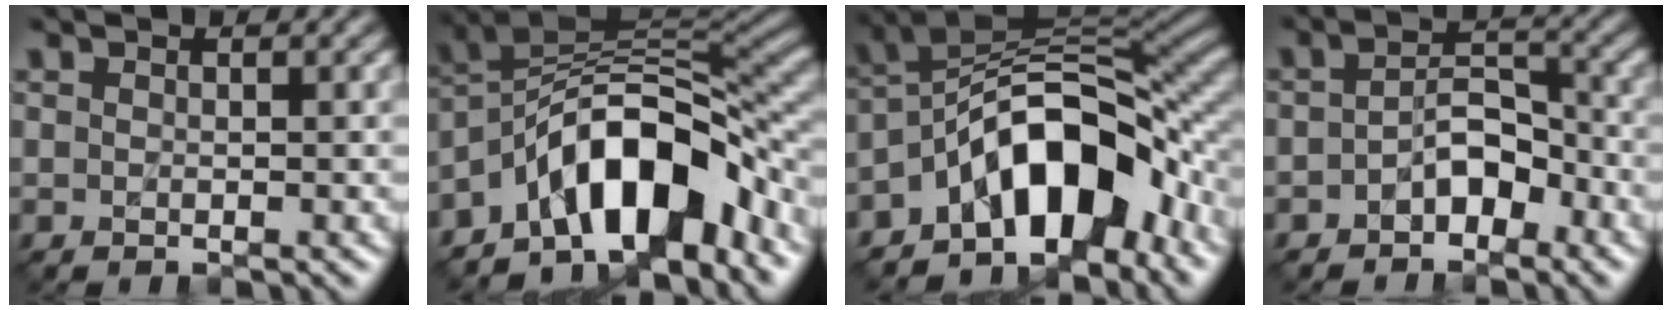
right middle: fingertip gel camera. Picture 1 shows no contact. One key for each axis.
{"total": 10.5, "fx": -5.7, "fy": 4.5, "fz": 7.6, "tx": -0.101, "ty": 0.019, "tz": -0.109}
{"total": 10.9, "fx": -5.3, "fy": 5.2, "fz": 7.9, "tx": -0.103, "ty": 0.021, "tz": -0.102}
{"total": 3.4, "fx": -1.7, "fy": 1.9, "fz": 2.3, "tx": -0.036, "ty": 0.013, "tz": -0.032}